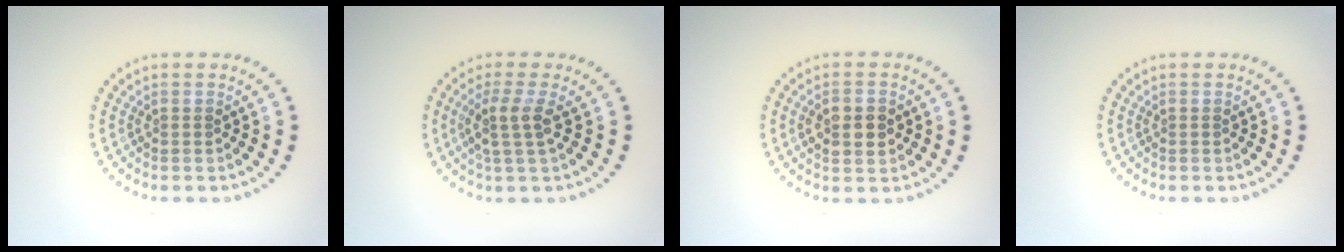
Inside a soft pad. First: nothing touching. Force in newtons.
{"total": 2.6, "press": 2.0, "slide": 1.5}
{"total": 2.7, "press": 2.7, "slide": 0.1}
{"total": 0.0}